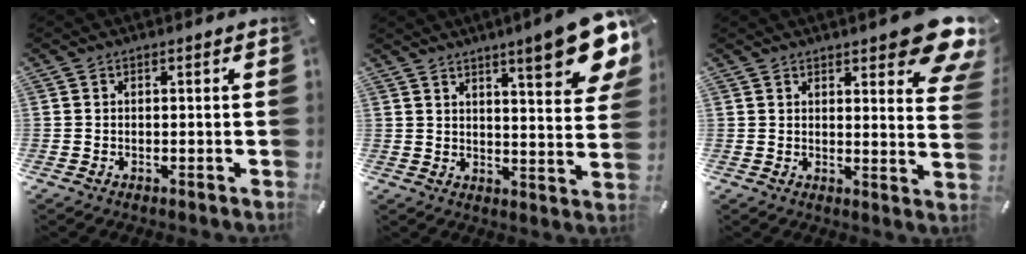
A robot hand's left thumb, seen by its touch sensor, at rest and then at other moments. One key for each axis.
{"total": 14.1, "fx": 8.9, "fy": 3.0, "fz": 10.6, "tx": -0.146, "ty": -0.055, "tz": 0.141}
{"total": 11.4, "fx": 7.7, "fy": 3.4, "fz": 7.6, "tx": -0.091, "ty": -0.059, "tz": 0.134}